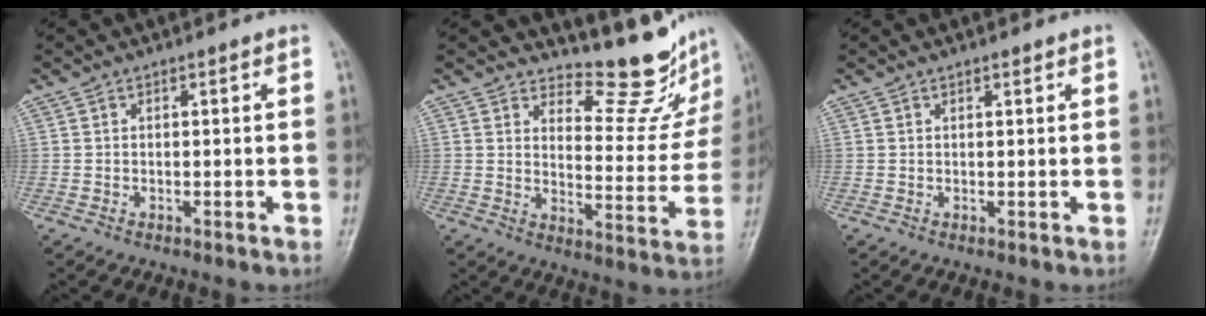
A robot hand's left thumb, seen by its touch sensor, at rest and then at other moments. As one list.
[{"total": 13.0, "force": [11.9, 3.6, 3.9], "torque": [-0.019, -0.120, 0.152]}, {"total": 0.7, "force": [0.6, 0.2, 0.4], "torque": [-0.007, -0.003, 0.008]}]